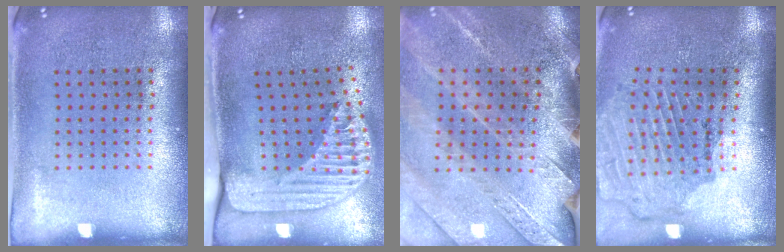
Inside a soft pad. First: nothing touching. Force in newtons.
{"total": 2.6, "press": 1.8, "slide": 1.8}
{"total": 2.9, "press": 2.9, "slide": 0.4}
{"total": 1.7, "press": 1.7, "slide": 0.3}